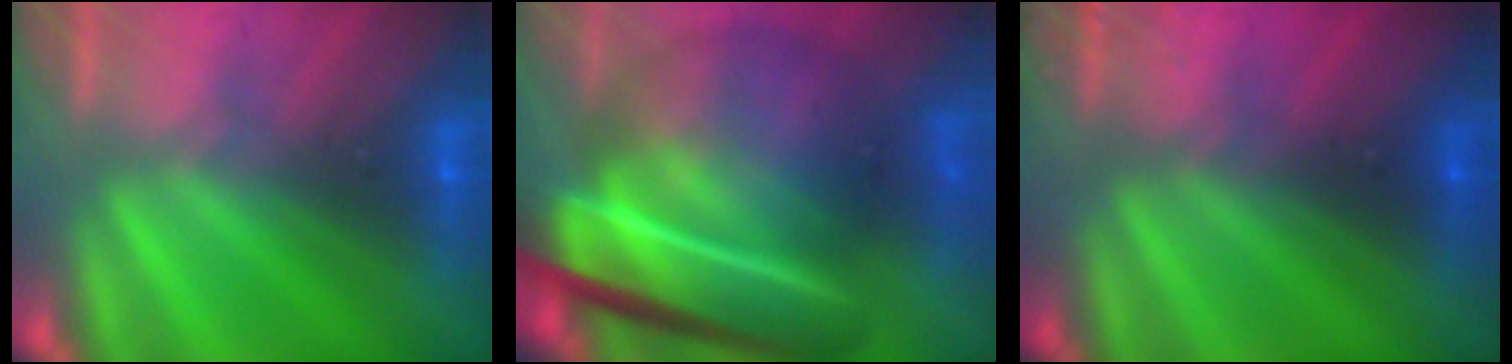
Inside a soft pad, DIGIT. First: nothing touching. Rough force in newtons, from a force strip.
{"total": 7.1}
{"total": 3.3}